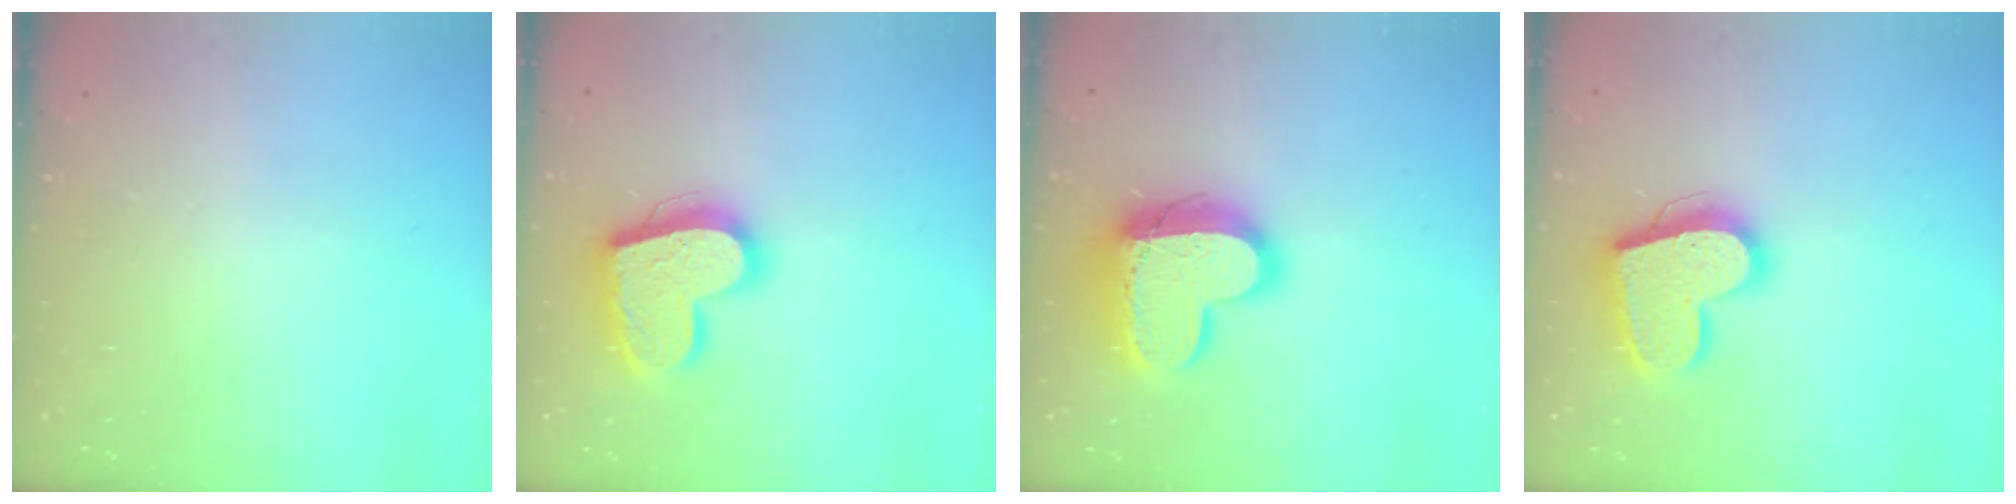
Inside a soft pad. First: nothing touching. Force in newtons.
{"total": 20.2, "press": 20.2, "slide": 1.5}
{"total": 17.4, "press": 17.3, "slide": 1.5}
{"total": 17.7, "press": 17.6, "slide": 1.5}